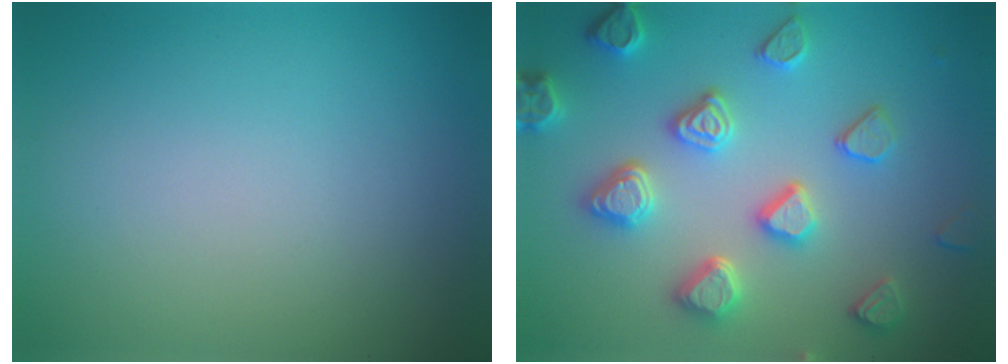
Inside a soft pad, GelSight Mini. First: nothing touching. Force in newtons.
{"total": 4.8, "press": 4.6, "slide": 1.2}